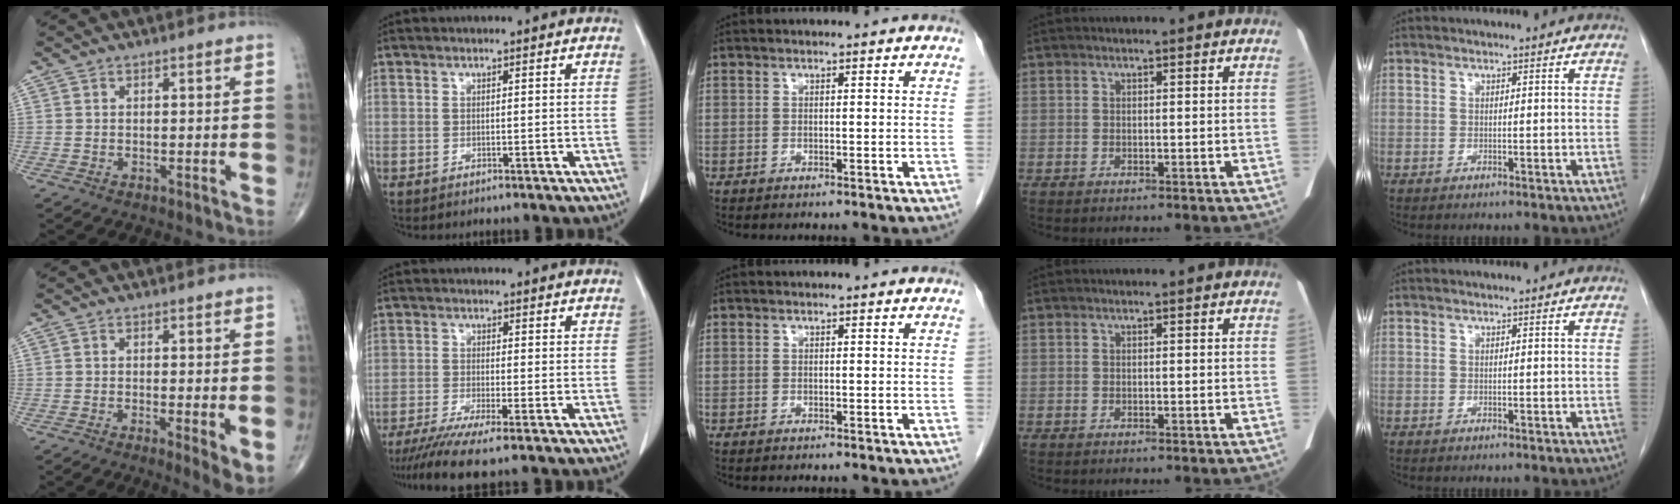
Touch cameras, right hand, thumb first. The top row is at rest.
{"thumb": {"total": 4.7, "force": [-0.8, 0.9, 4.6], "torque": [-0.073, -0.016, -0.017]}, "index": {"total": 6.5, "force": [-5.0, -0.8, 4.0], "torque": [-0.065, -0.017, -0.086]}}